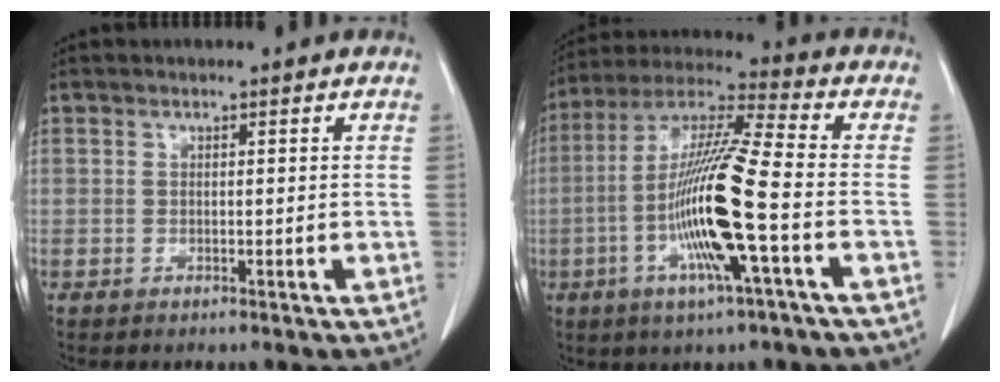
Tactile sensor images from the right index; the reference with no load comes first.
{"total": 15.8, "force": [-3.9, 0.1, 15.3], "torque": [-0.303, -0.005, -0.081]}